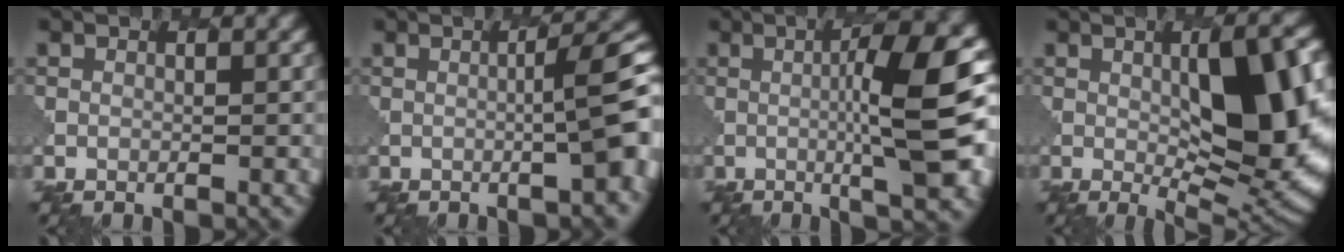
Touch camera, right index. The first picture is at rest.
{"total": 6.5, "force": [-0.1, 1.3, 6.4], "torque": [-0.070, 0.013, -0.003]}
{"total": 11.2, "force": [0.4, 2.5, 10.9], "torque": [-0.140, 0.002, 0.007]}
{"total": 12.5, "force": [0.7, 4.7, 11.6], "torque": [-0.147, 0.004, 0.011]}